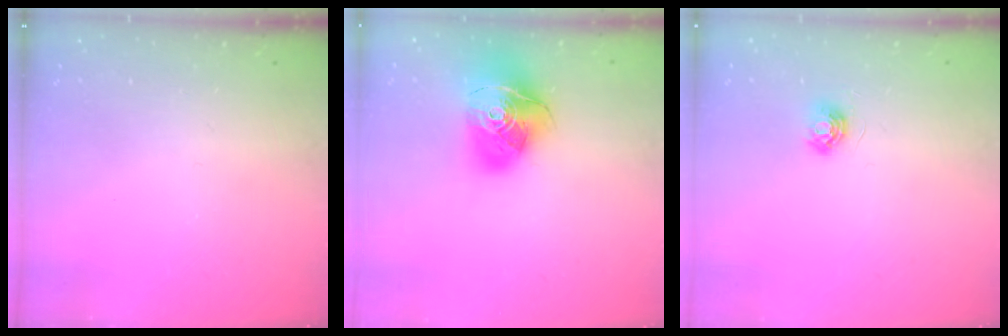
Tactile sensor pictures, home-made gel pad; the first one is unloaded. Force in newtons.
{"total": 18.9, "press": 18.8, "slide": 2.1}
{"total": 5.1, "press": 5.1, "slide": 0.5}